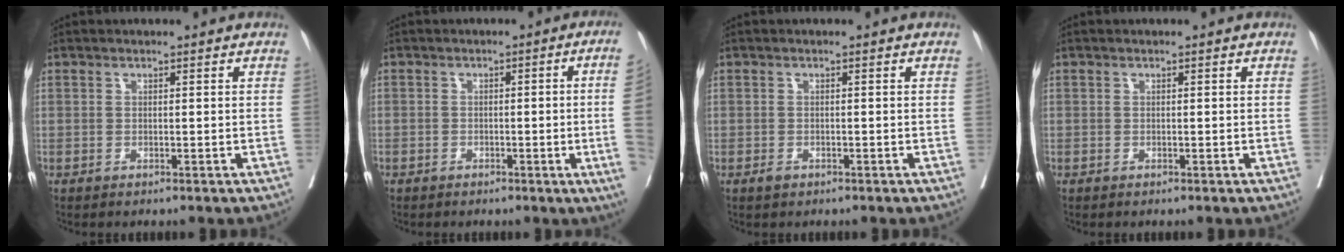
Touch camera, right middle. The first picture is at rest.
{"total": 6.9, "force": [-1.4, -1.1, 6.7], "torque": [-0.067, -0.003, -0.023]}
{"total": 1.1, "force": [-0.7, 0.6, 0.5], "torque": [-0.009, 0.002, -0.008]}
{"total": 0.0}